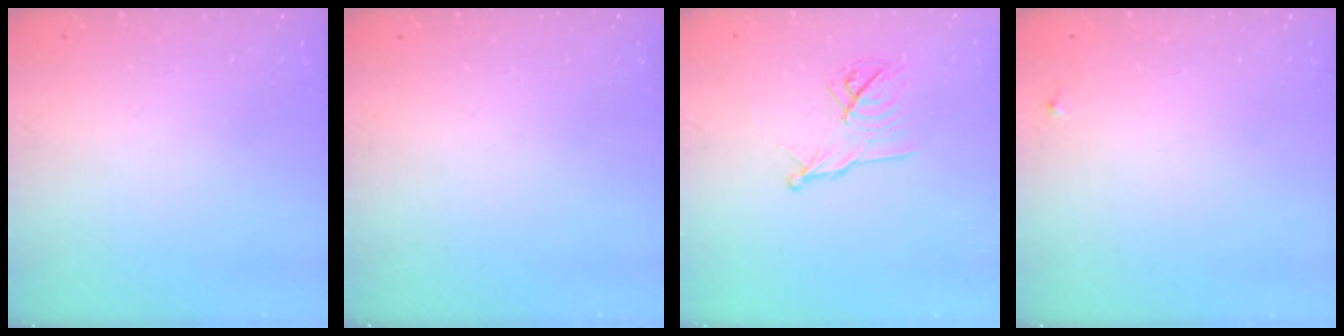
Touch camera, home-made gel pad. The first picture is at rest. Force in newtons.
{"total": 0.0}
{"total": 11.3, "press": 11.3, "slide": 0.5}
{"total": 2.3, "press": 2.3, "slide": 0.2}